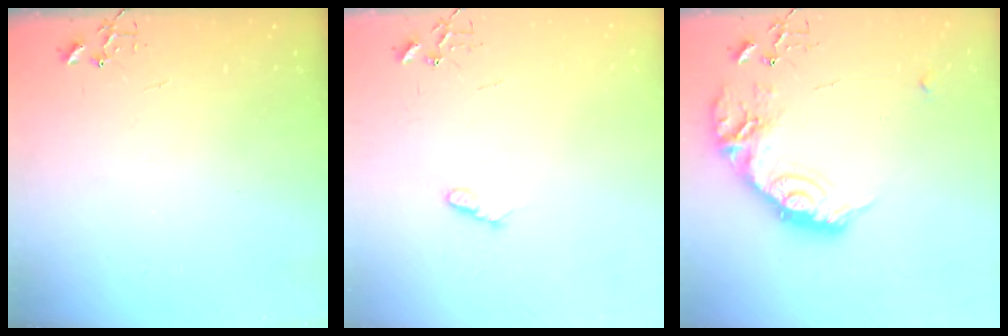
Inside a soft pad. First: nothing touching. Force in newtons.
{"total": 7.2, "press": 7.1, "slide": 0.7}
{"total": 20.9, "press": 20.9, "slide": 1.2}